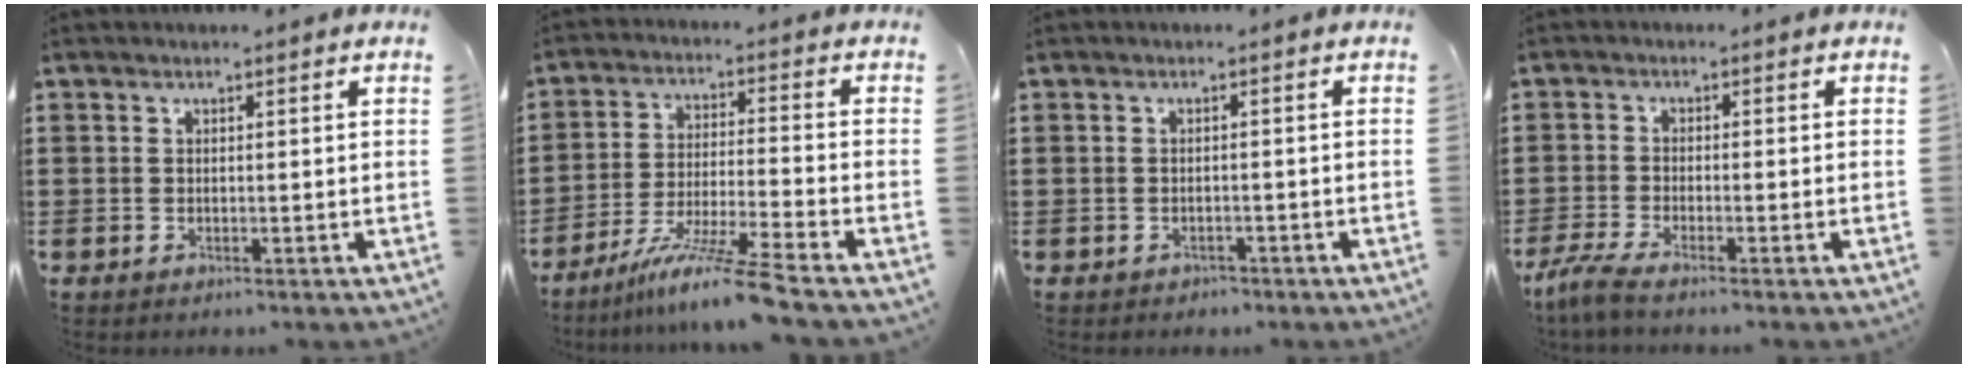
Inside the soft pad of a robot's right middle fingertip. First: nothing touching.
{"total": 9.7, "force": [-7.8, -0.8, 5.7], "torque": [-0.111, -0.011, -0.153]}
{"total": 0.9, "force": [-0.9, 0.3, -0.1], "torque": [-0.003, 0.001, -0.020]}
{"total": 3.2, "force": [-2.7, -0.1, 1.7], "torque": [-0.053, -0.014, -0.057]}